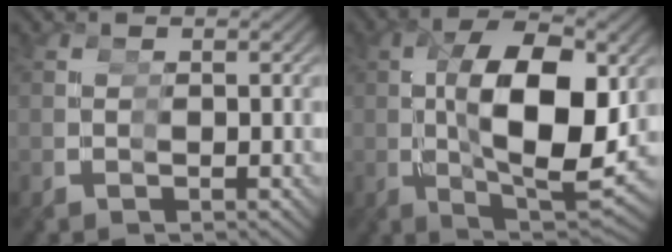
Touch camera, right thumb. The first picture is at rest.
{"total": 10.2, "force": [-0.6, 5.1, 8.8], "torque": [-0.168, -0.017, 0.002]}